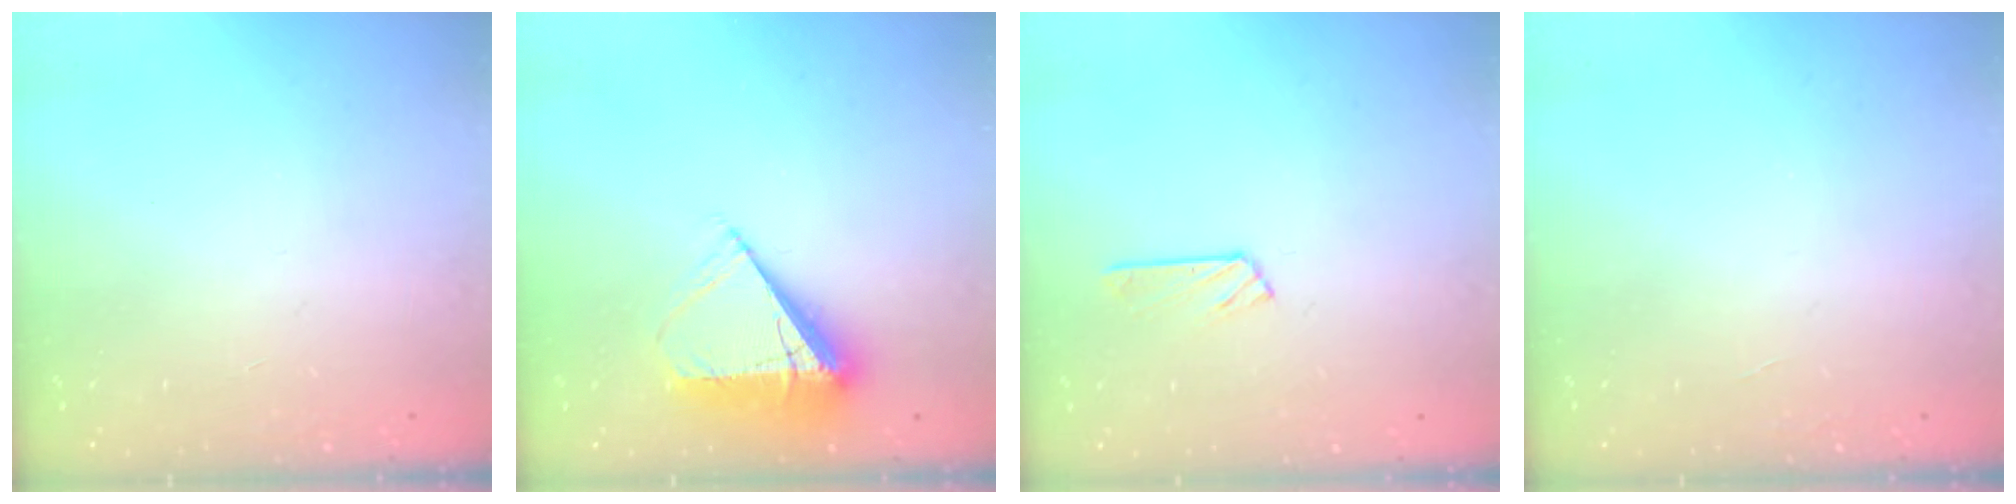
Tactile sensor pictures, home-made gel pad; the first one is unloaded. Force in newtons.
{"total": 8.5, "press": 8.4, "slide": 1.5}
{"total": 2.9, "press": 2.8, "slide": 0.3}
{"total": 0.0}